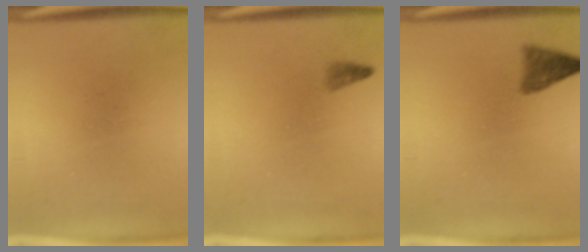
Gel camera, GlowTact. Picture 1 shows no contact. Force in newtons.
{"total": 0.9}
{"total": 2.9}